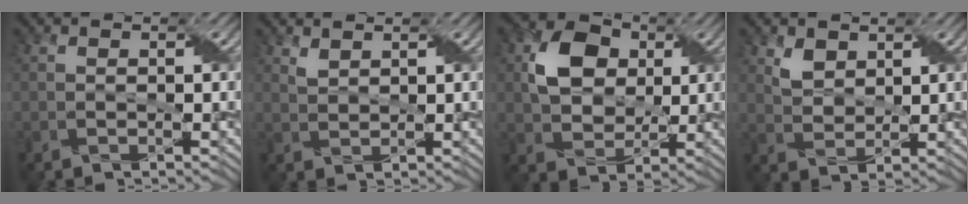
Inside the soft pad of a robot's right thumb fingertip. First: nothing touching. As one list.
[{"total": 1.5, "force": [1.2, 0.5, 0.6], "torque": [-0.021, 0.000, 0.029]}, {"total": 7.8, "force": [2.0, 6.0, 4.6], "torque": [-0.105, 0.008, 0.031]}, {"total": 3.1, "force": [1.9, 1.9, 1.4], "torque": [-0.039, -0.004, 0.040]}]